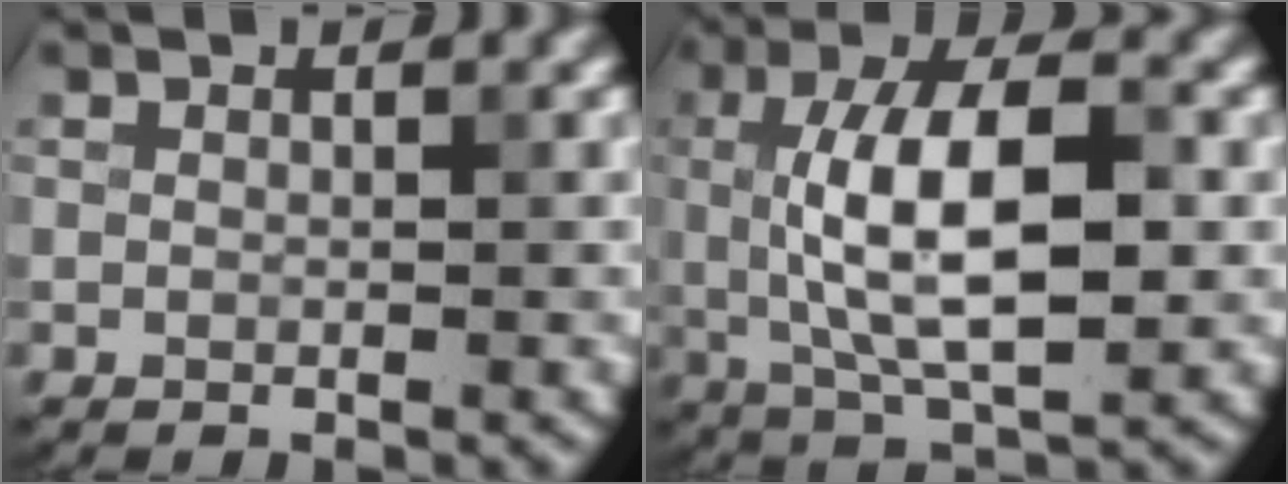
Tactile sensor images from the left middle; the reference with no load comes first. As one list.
[{"total": 9.6, "force": [0.4, 3.9, 8.8], "torque": [-0.153, 0.010, 0.007]}]